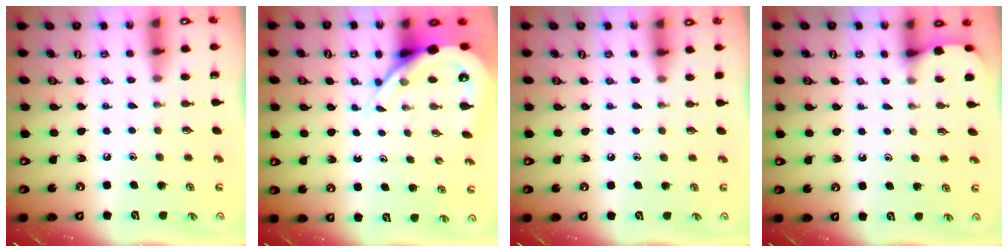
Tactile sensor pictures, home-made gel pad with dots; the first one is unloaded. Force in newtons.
{"total": 8.0, "press": 8.0, "slide": 1.0}
{"total": 3.1, "press": 3.1, "slide": 0.6}
{"total": 3.0, "press": 2.9, "slide": 0.3}